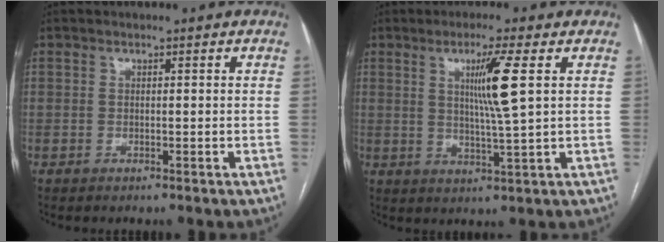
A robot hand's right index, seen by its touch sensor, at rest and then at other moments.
{"total": 7.1, "force": [2.1, -1.1, 6.7], "torque": [-0.122, -0.009, 0.039]}